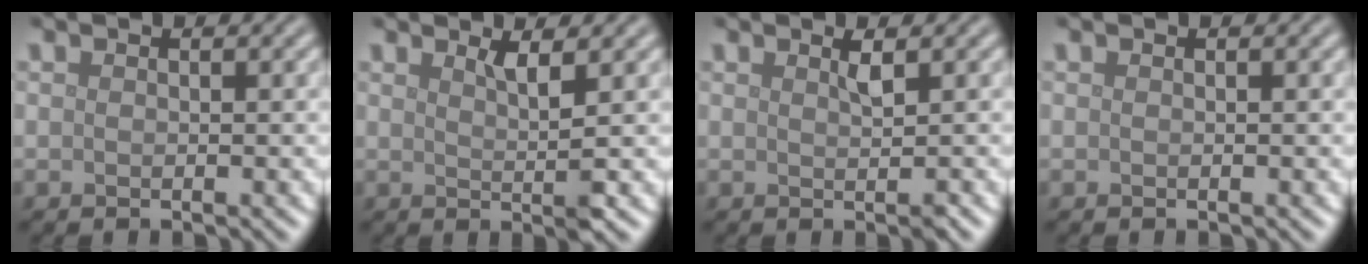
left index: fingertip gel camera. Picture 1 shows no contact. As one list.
[{"total": 2.2, "force": [1.0, 0.4, 2.0], "torque": [-0.028, -0.002, 0.012]}, {"total": 1.2, "force": [0.5, 0.1, 1.1], "torque": [-0.018, -0.001, 0.007]}, {"total": 0.0}]